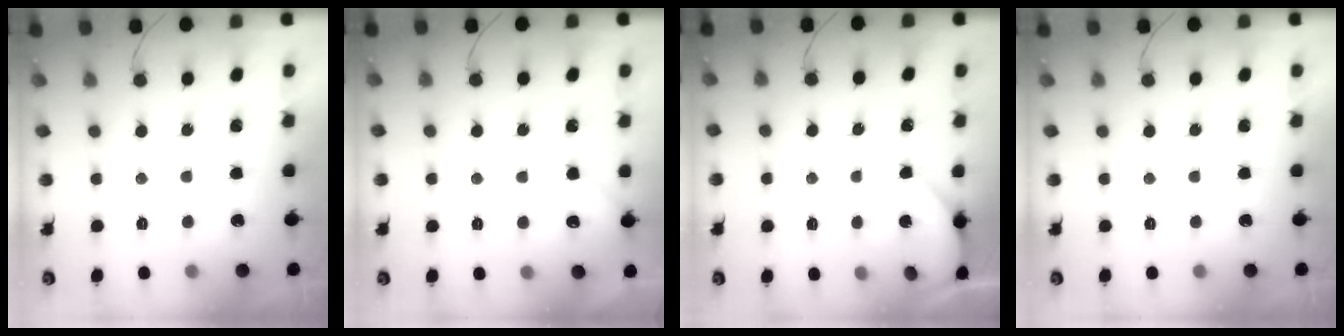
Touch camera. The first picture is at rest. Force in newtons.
{"total": 3.6, "press": 3.5, "slide": 0.4}
{"total": 2.1, "press": 2.1, "slide": 0.3}
{"total": 0.0}